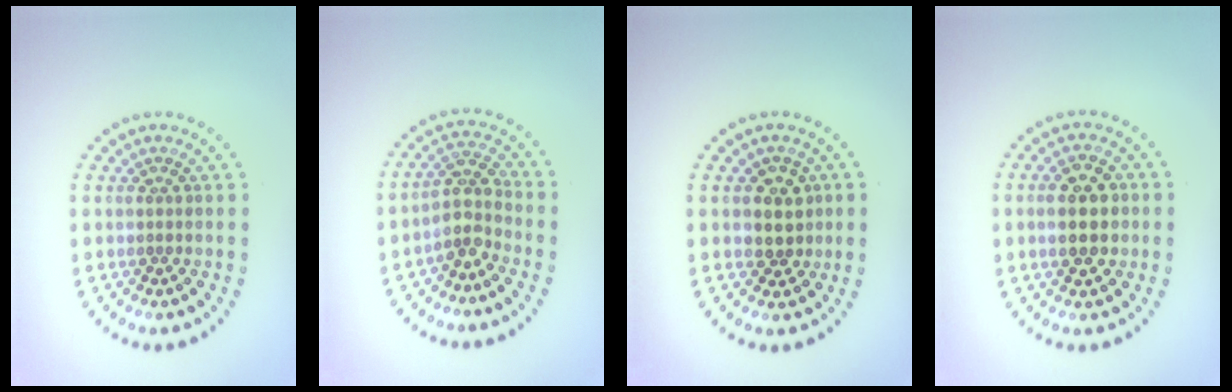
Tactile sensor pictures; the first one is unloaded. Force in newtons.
{"total": 3.1, "press": 2.4, "slide": 2.0}
{"total": 2.7, "press": 2.5, "slide": 1.0}
{"total": 4.6, "press": 4.6, "slide": 0.2}